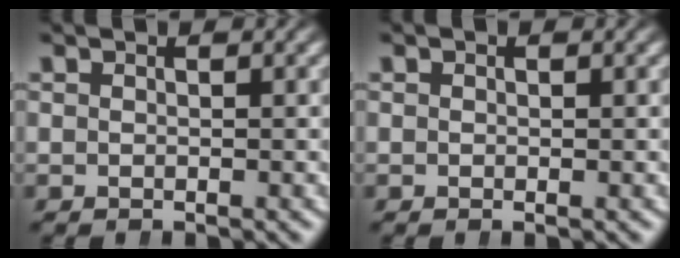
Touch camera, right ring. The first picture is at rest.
{"total": 0.0}